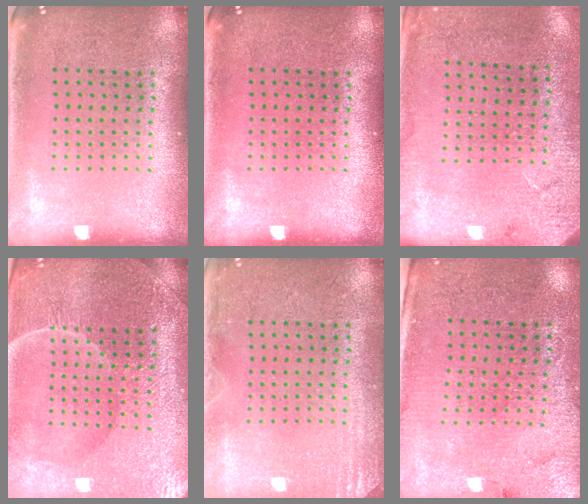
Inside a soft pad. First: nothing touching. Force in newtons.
{"total": 0.0}
{"total": 2.6, "press": 2.3, "slide": 1.0}
{"total": 5.1, "press": 4.9, "slide": 1.5}
{"total": 2.2, "press": 2.1, "slide": 0.3}
{"total": 3.1, "press": 2.8, "slide": 1.2}